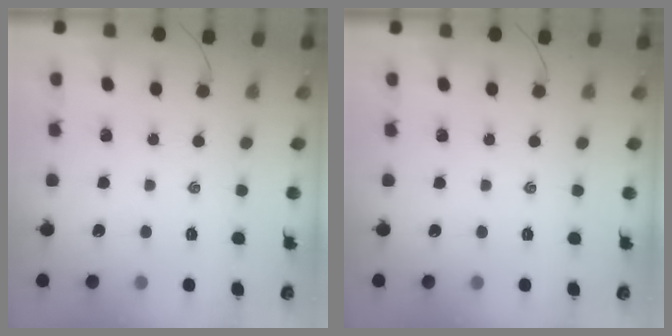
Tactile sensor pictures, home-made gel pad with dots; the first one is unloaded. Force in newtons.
{"total": 0.0}